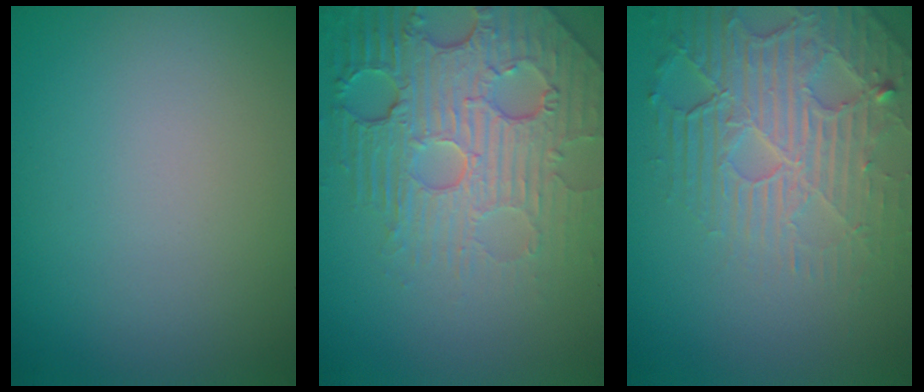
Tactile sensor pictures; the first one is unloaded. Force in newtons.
{"total": 8.1, "press": 5.8, "slide": 5.7}
{"total": 5.1, "press": 4.6, "slide": 2.2}